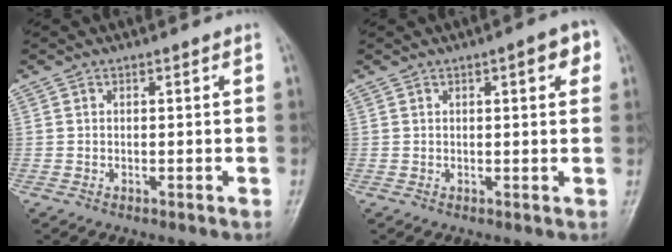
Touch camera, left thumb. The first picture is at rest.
{"total": 4.5, "force": [1.8, 1.4, 3.9], "torque": [-0.038, 0.001, 0.017]}